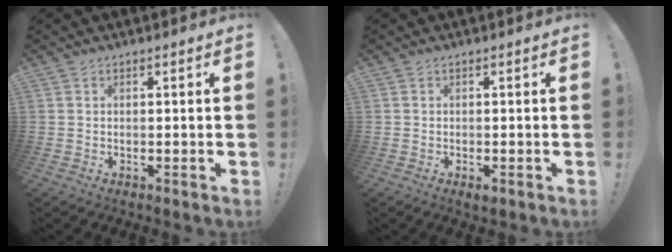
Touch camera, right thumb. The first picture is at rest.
{"total": 1.2, "force": [-0.7, 0.4, 0.8], "torque": [-0.017, 0.005, -0.011]}